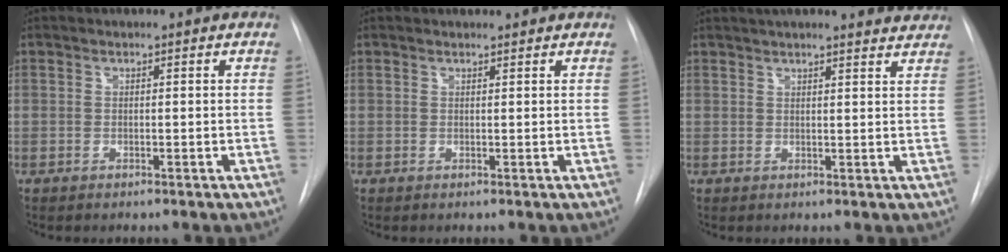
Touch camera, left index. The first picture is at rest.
{"total": 1.4, "force": [1.4, 0.3, 0.2], "torque": [-0.009, 0.012, 0.021]}
{"total": 15.6, "force": [14.4, 2.5, 5.3], "torque": [-0.074, 0.018, 0.174]}